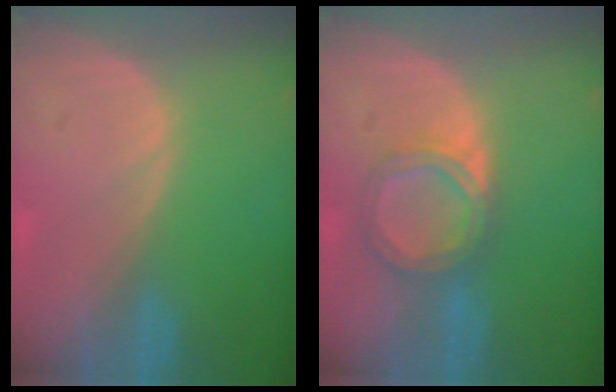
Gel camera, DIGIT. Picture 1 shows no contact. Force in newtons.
{"total": 5.6, "press": 5.3, "slide": 1.9}